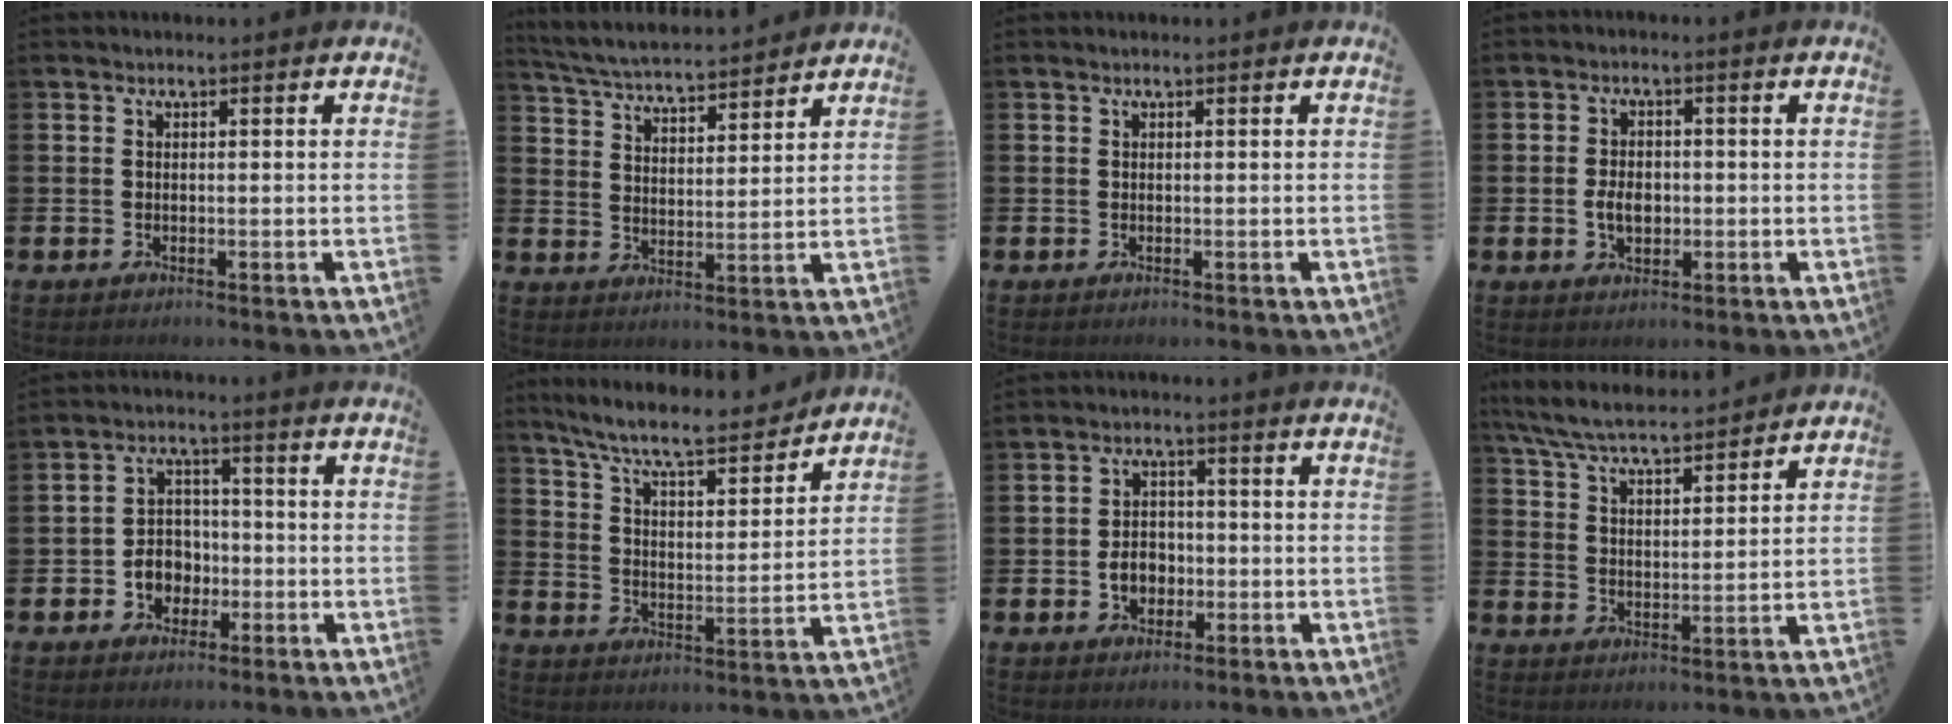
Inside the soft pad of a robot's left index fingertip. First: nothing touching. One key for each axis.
{"total": 5.1, "fx": 5.1, "fy": 0.4, "fz": 0.8, "tx": -0.037, "ty": -0.038, "tz": 0.087}
{"total": 0.0}
{"total": 3.6, "fx": -0.4, "fy": 2.5, "fz": 2.7, "tx": -0.029, "ty": -0.002, "tz": -0.014}
{"total": 4.4, "fx": -1.2, "fy": 3.9, "fz": 1.5, "tx": -0.024, "ty": 0.000, "tz": -0.030}
{"total": 8.4, "fx": 7.6, "fy": 1.3, "fz": 3.3, "tx": -0.090, "ty": -0.055, "tz": 0.129}
{"total": 3.9, "fx": -1.0, "fy": 3.1, "fz": 2.1, "tx": -0.023, "ty": -0.004, "tz": -0.027}
{"total": 6.7, "fx": 6.4, "fy": 0.6, "fz": 1.9, "tx": -0.062, "ty": -0.036, "tz": 0.112}